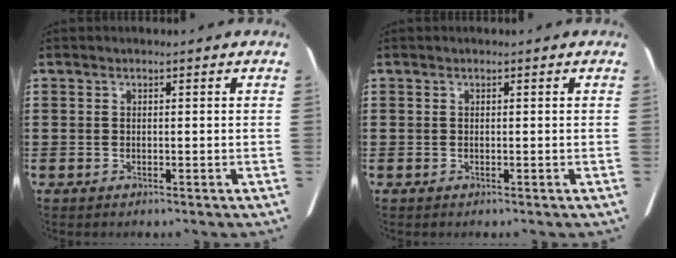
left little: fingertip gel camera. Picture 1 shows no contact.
{"total": 0.0}